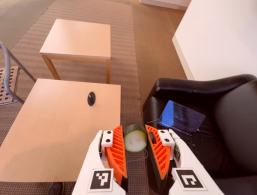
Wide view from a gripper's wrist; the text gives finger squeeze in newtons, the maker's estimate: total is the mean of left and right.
{"total": 9.0, "left": 9.0, "right": 9.0}